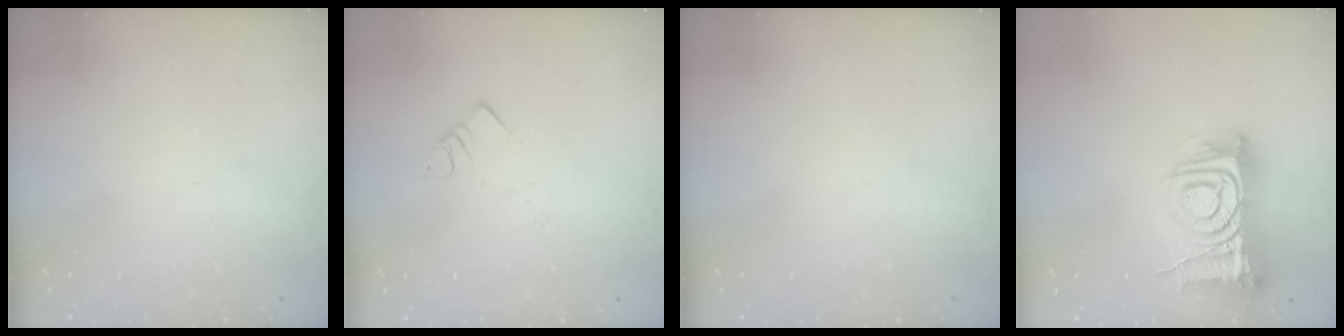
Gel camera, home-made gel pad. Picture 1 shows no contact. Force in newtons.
{"total": 3.0, "press": 3.0, "slide": 0.0}
{"total": 0.0}
{"total": 14.6, "press": 14.5, "slide": 1.5}